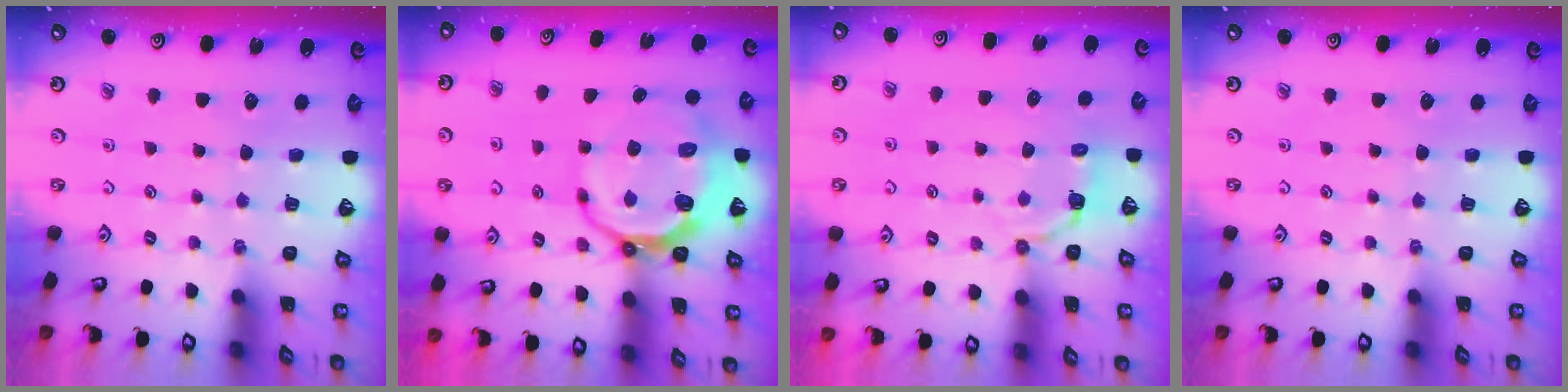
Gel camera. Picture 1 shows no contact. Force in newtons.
{"total": 10.4, "press": 9.6, "slide": 3.9}
{"total": 3.9, "press": 2.1, "slide": 3.3}
{"total": 0.0}